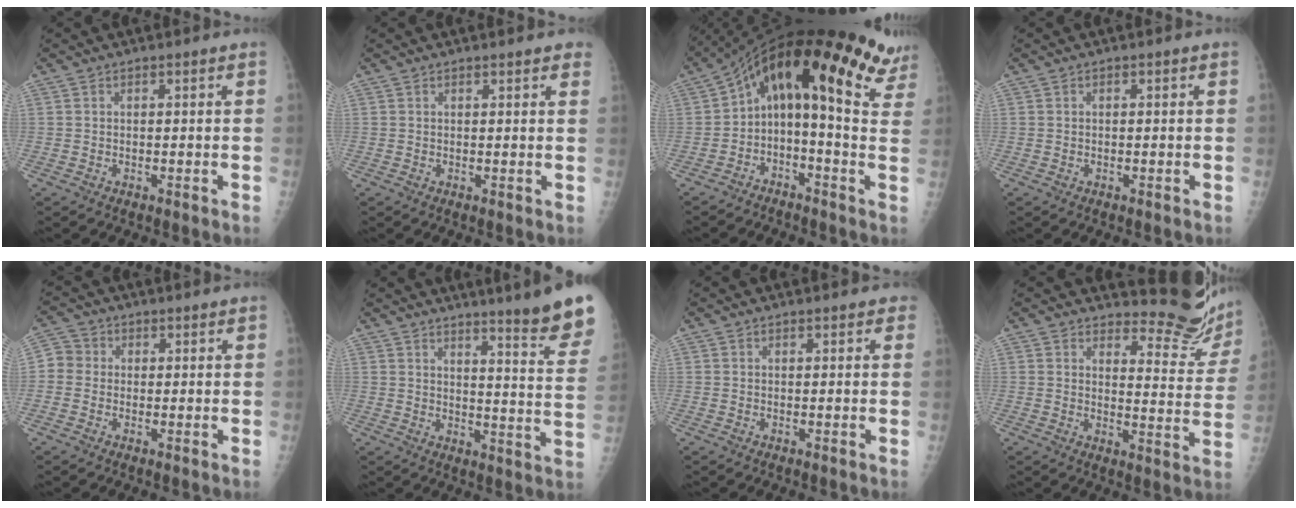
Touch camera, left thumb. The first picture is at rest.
{"total": 2.9, "force": [2.2, 0.7, 1.6], "torque": [-0.007, 0.001, 0.022]}
{"total": 17.6, "force": [9.3, 6.4, 13.5], "torque": [-0.181, 0.036, 0.102]}
{"total": 0.0}
{"total": 4.6, "force": [0.2, 4.4, 1.6], "torque": [-0.017, 0.008, -0.007]}
{"total": 15.6, "force": [12.1, 0.6, 9.8], "torque": [-0.099, -0.092, 0.148]}
{"total": 1.3, "force": [0.9, 0.7, 0.6], "torque": [0.006, 0.000, 0.004]}
{"total": 12.7, "force": [12.5, 1.9, 0.7], "torque": [0.023, -0.155, 0.134]}